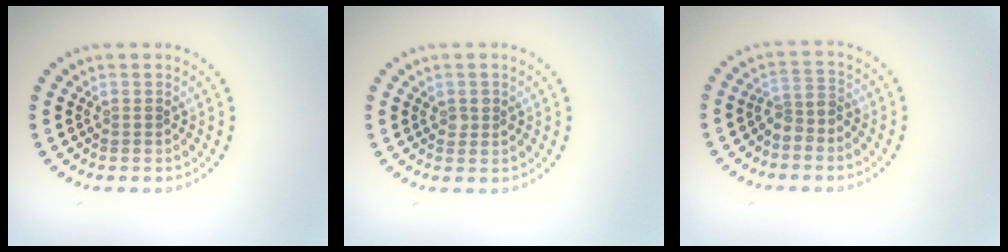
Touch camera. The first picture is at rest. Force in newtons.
{"total": 1.0, "press": 1.0, "slide": 0.0}
{"total": 2.2, "press": 1.6, "slide": 1.5}